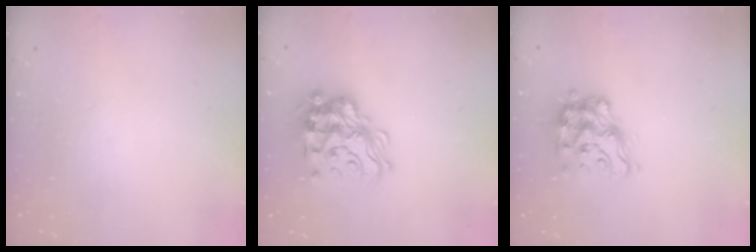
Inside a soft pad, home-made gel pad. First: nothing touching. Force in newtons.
{"total": 21.6, "press": 21.5, "slide": 1.8}
{"total": 15.1, "press": 15.0, "slide": 0.9}